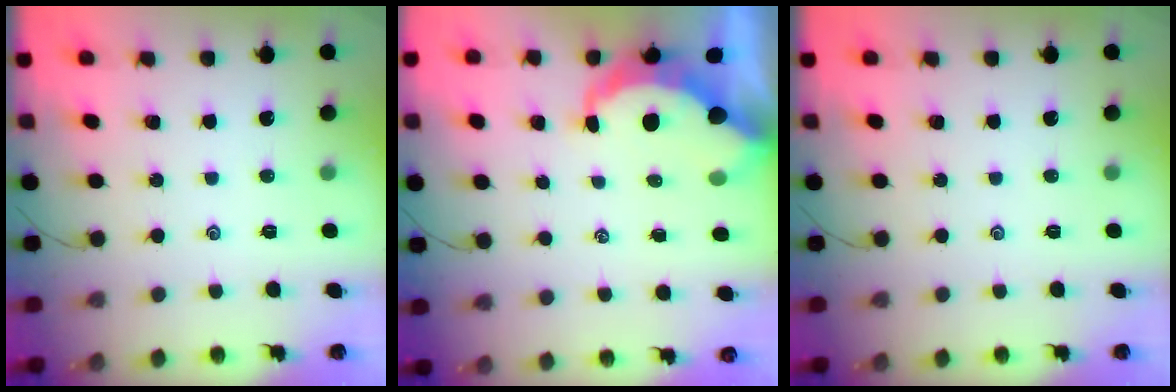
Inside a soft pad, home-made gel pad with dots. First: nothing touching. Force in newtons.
{"total": 7.3, "press": 7.2, "slide": 0.9}
{"total": 0.0}